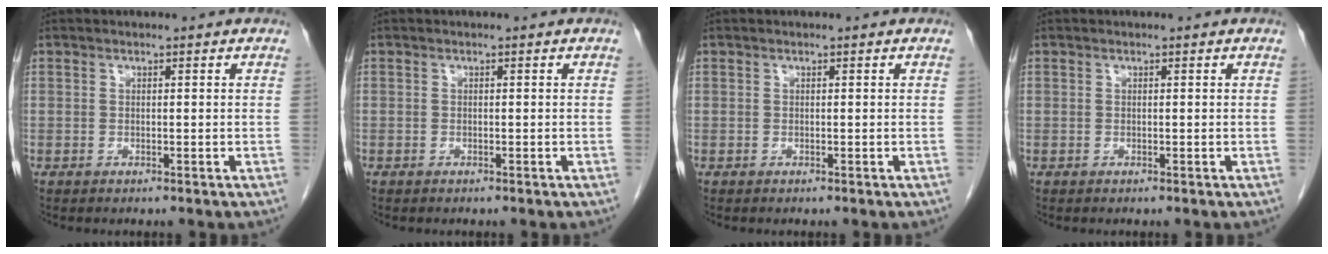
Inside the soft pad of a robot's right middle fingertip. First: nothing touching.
{"total": 0.0}
{"total": 0.0}
{"total": 0.0}